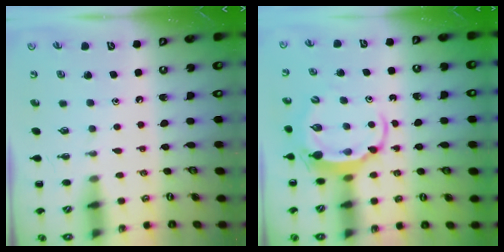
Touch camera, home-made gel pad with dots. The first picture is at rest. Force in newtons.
{"total": 5.3, "press": 5.2, "slide": 0.9}